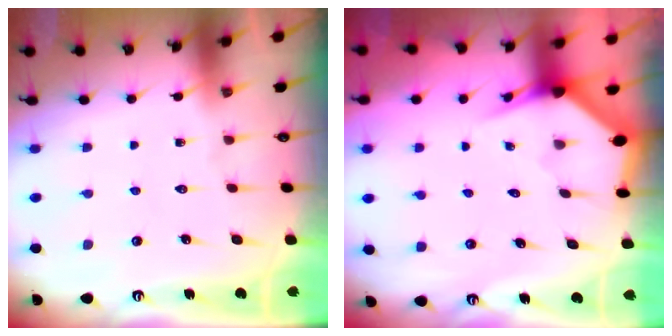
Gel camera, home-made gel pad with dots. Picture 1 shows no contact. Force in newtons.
{"total": 2.8, "press": 2.8, "slide": 0.0}